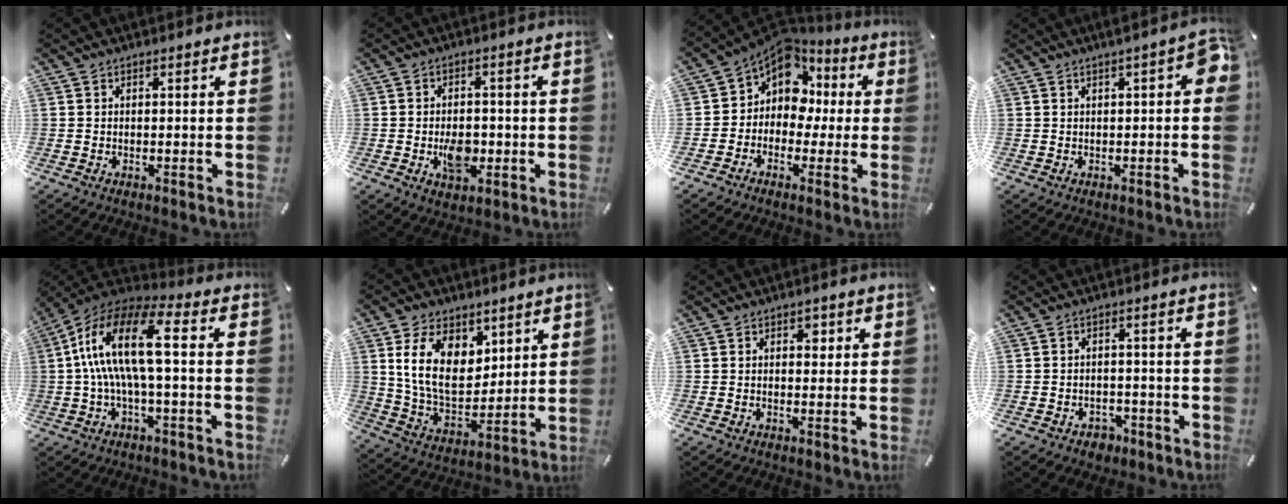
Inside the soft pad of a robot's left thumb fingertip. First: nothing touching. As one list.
[{"total": 7.1, "force": [-1.6, 4.8, 5.0], "torque": [-0.087, 0.006, -0.023]}, {"total": 8.7, "force": [2.7, 7.4, 3.6], "torque": [-0.101, -0.025, 0.054]}, {"total": 5.0, "force": [0.7, 1.7, 4.6], "torque": [-0.068, 0.006, 0.010]}, {"total": 17.5, "force": [1.2, 6.2, 16.3], "torque": [-0.334, 0.003, 0.014]}, {"total": 14.5, "force": [6.1, 9.9, 8.7], "torque": [-0.171, -0.021, 0.112]}, {"total": 2.0, "force": [0.6, 1.5, 1.2], "torque": [-0.002, -0.003, 0.003]}, {"total": 3.4, "force": [-2.0, 2.5, 1.0], "torque": [-0.015, 0.009, -0.037]}]